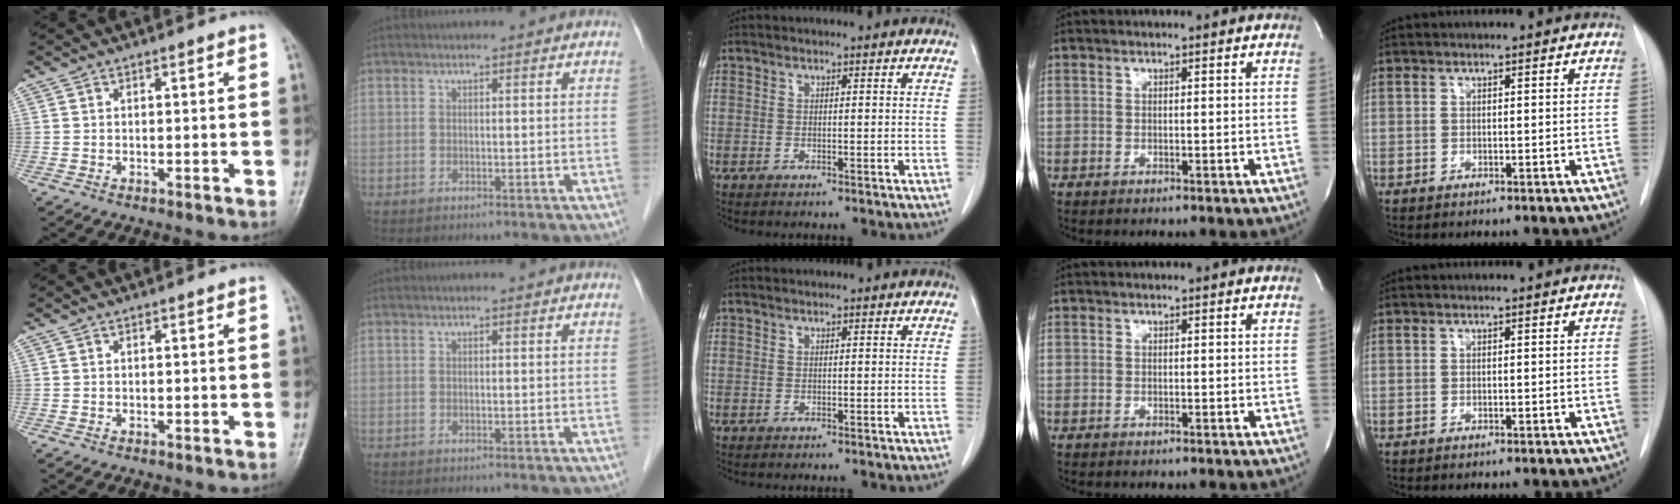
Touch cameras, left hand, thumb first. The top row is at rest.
{}